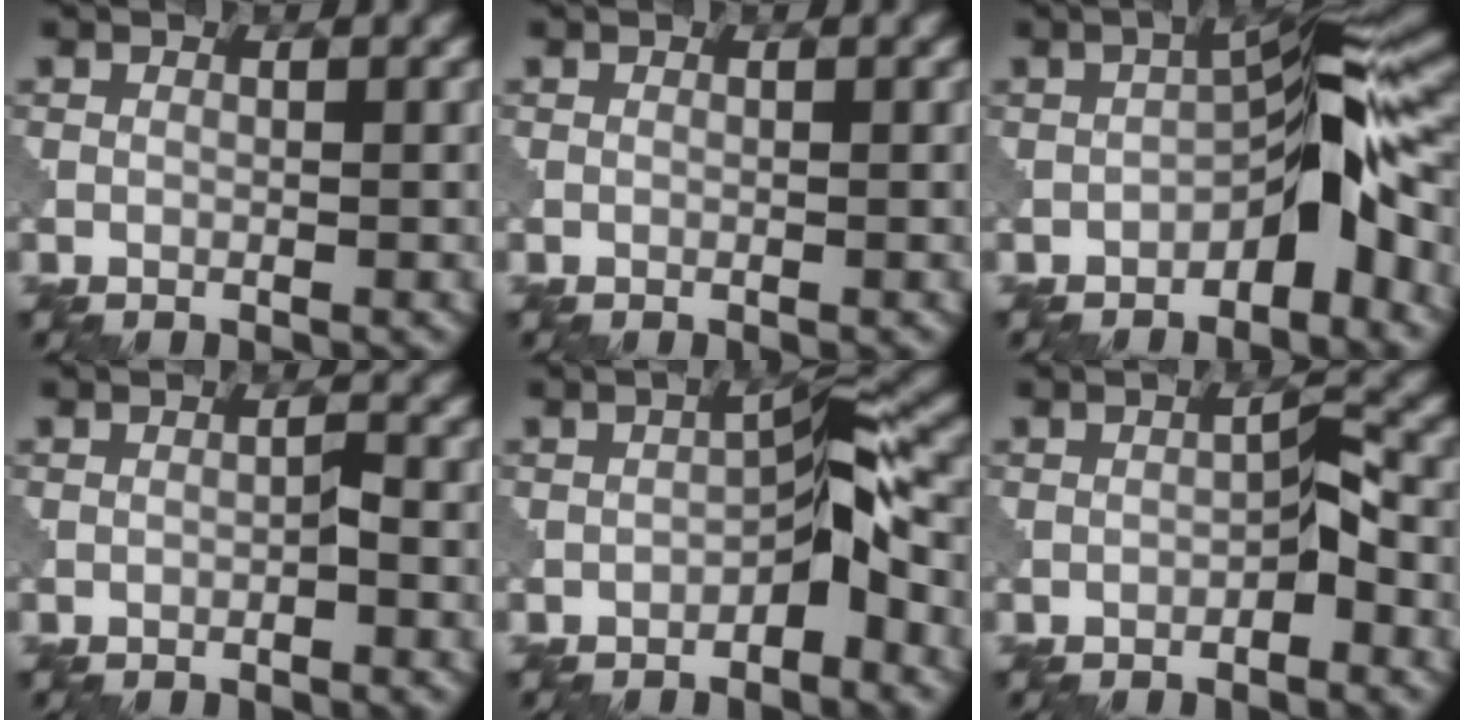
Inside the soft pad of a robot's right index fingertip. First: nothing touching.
{"total": 0.0}
{"total": 6.7, "force": [-2.6, 2.3, 5.7], "torque": [-0.073, 0.023, -0.052]}
{"total": 0.7, "force": [-0.3, 0.1, 0.6], "torque": [-0.012, 0.004, -0.006]}
{"total": 4.0, "force": [-1.6, 1.4, 3.4], "torque": [-0.051, 0.017, -0.032]}
{"total": 2.1, "force": [-0.9, 0.7, 1.7], "torque": [-0.026, 0.008, -0.017]}